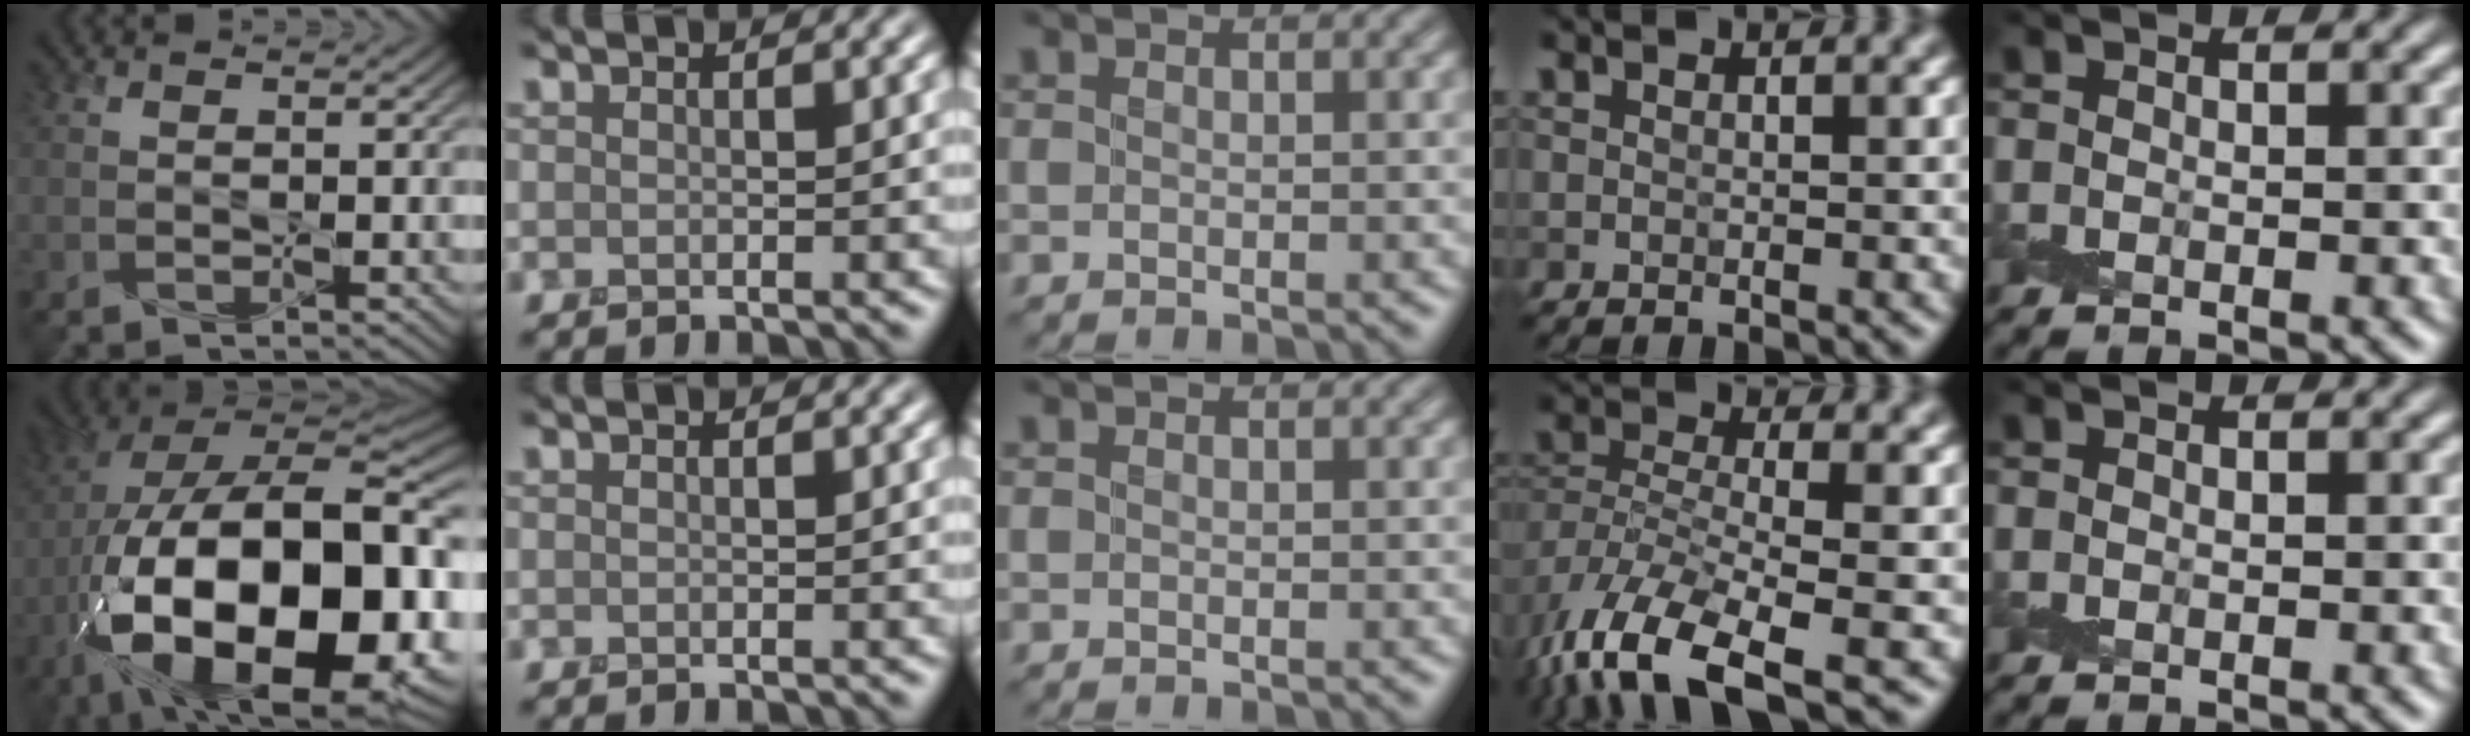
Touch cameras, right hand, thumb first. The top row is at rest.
{"thumb": {"total": 23.6, "force": [-7.5, 12.1, 18.8], "torque": [-0.363, -0.038, -0.094]}, "ring": {"total": 10.0, "force": [-6.1, 3.9, 6.9], "torque": [-0.142, -0.018, -0.117]}}